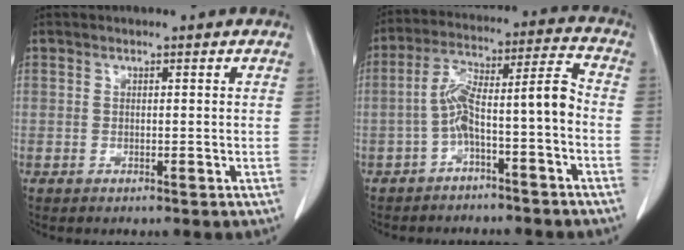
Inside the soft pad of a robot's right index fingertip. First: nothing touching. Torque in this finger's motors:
{"motor_torque": [0.61, -0.30, 0.26, 0.10]}